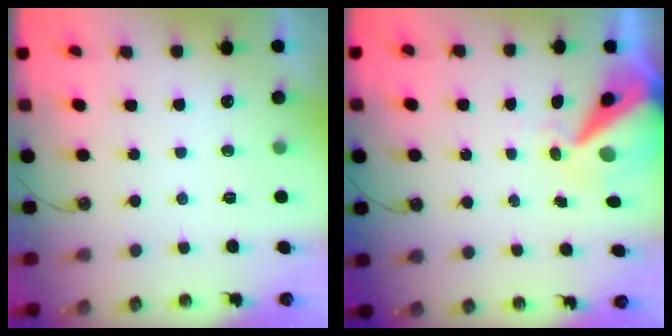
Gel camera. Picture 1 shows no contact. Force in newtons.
{"total": 12.4, "press": 12.3, "slide": 1.4}